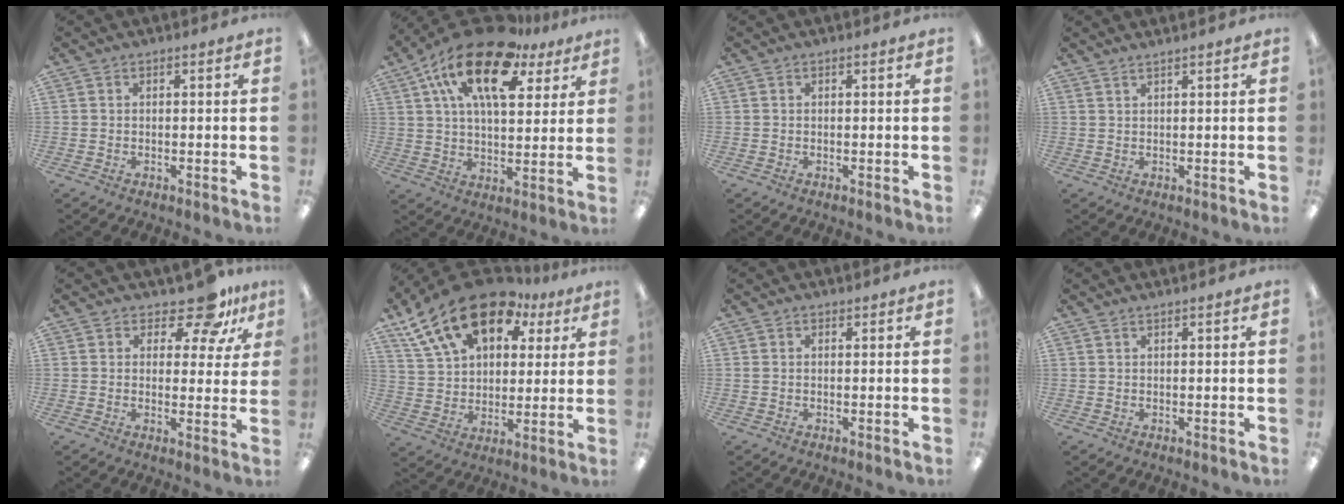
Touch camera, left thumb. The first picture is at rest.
{"total": 20.5, "force": [11.5, 9.6, 14.0], "torque": [-0.250, -0.049, 0.196]}
{"total": 0.0}
{"total": 1.2, "force": [1.2, -0.2, 0.4], "torque": [-0.007, -0.002, 0.022]}
{"total": 9.9, "force": [7.1, 4.4, 5.2], "torque": [-0.060, -0.046, 0.124]}
{"total": 20.0, "force": [12.2, 11.5, 10.8], "torque": [-0.195, -0.054, 0.222]}
{"total": 0.5, "force": [0.3, 0.3, 0.3], "torque": [-0.008, 0.003, 0.005]}
{"total": 0.7, "force": [0.6, -0.2, 0.3], "torque": [-0.004, -0.001, 0.011]}